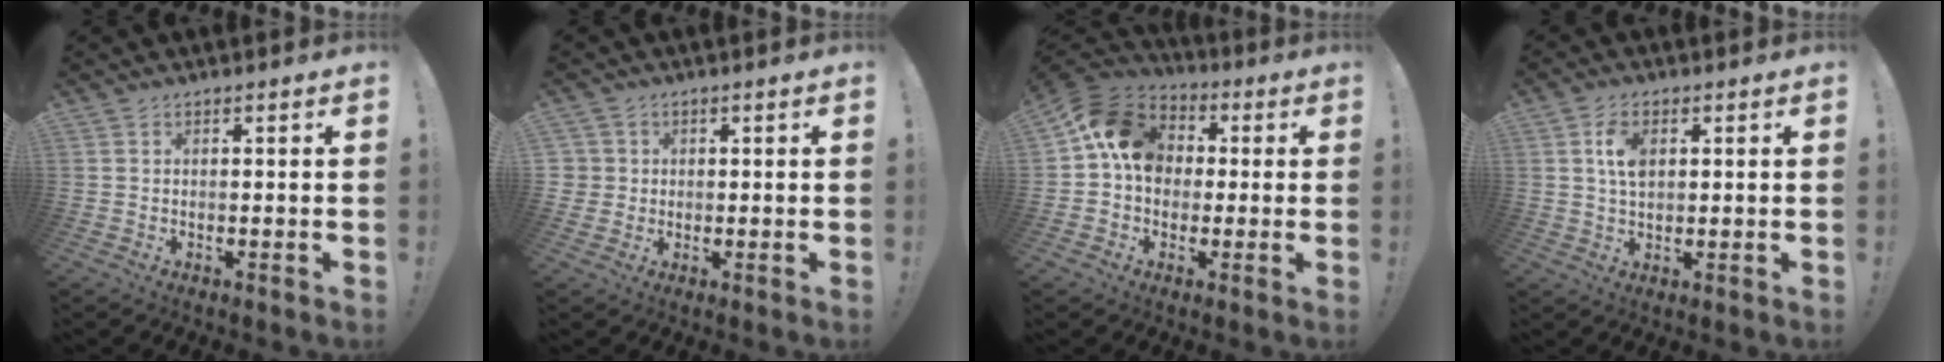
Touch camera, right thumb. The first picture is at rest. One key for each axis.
{"total": 3.2, "fx": 0.4, "fy": 3.2, "fz": 0.5, "tx": -0.005, "ty": 0.002, "tz": 0.008}
{"total": 13.2, "fx": 1.8, "fy": 10.9, "fz": 7.4, "tx": -0.116, "ty": 0.018, "tz": 0.041}
{"total": 6.1, "fx": 1.5, "fy": 3.6, "fz": 4.7, "tx": -0.072, "ty": 0.000, "tz": 0.024}